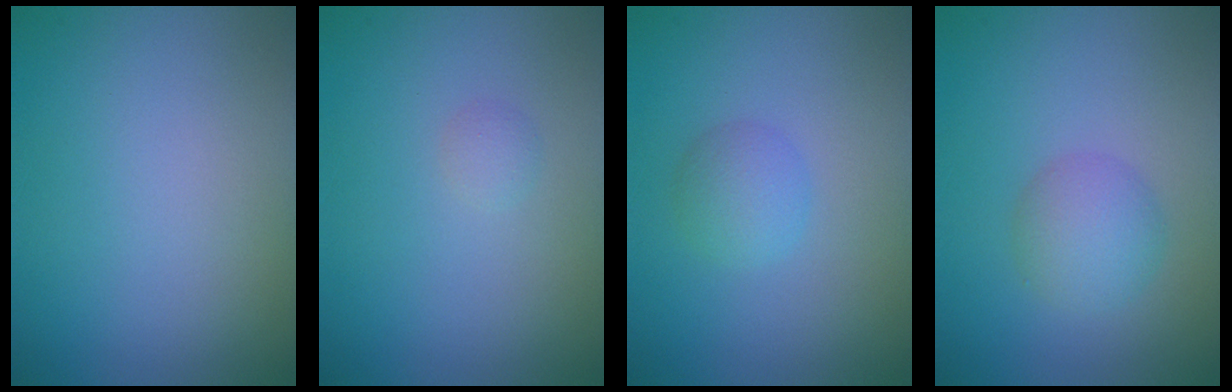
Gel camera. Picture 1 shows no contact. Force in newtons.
{"total": 0.7, "press": 0.7, "slide": 0.1}
{"total": 1.9, "press": 1.9, "slide": 0.1}
{"total": 2.8, "press": 2.8, "slide": 0.0}